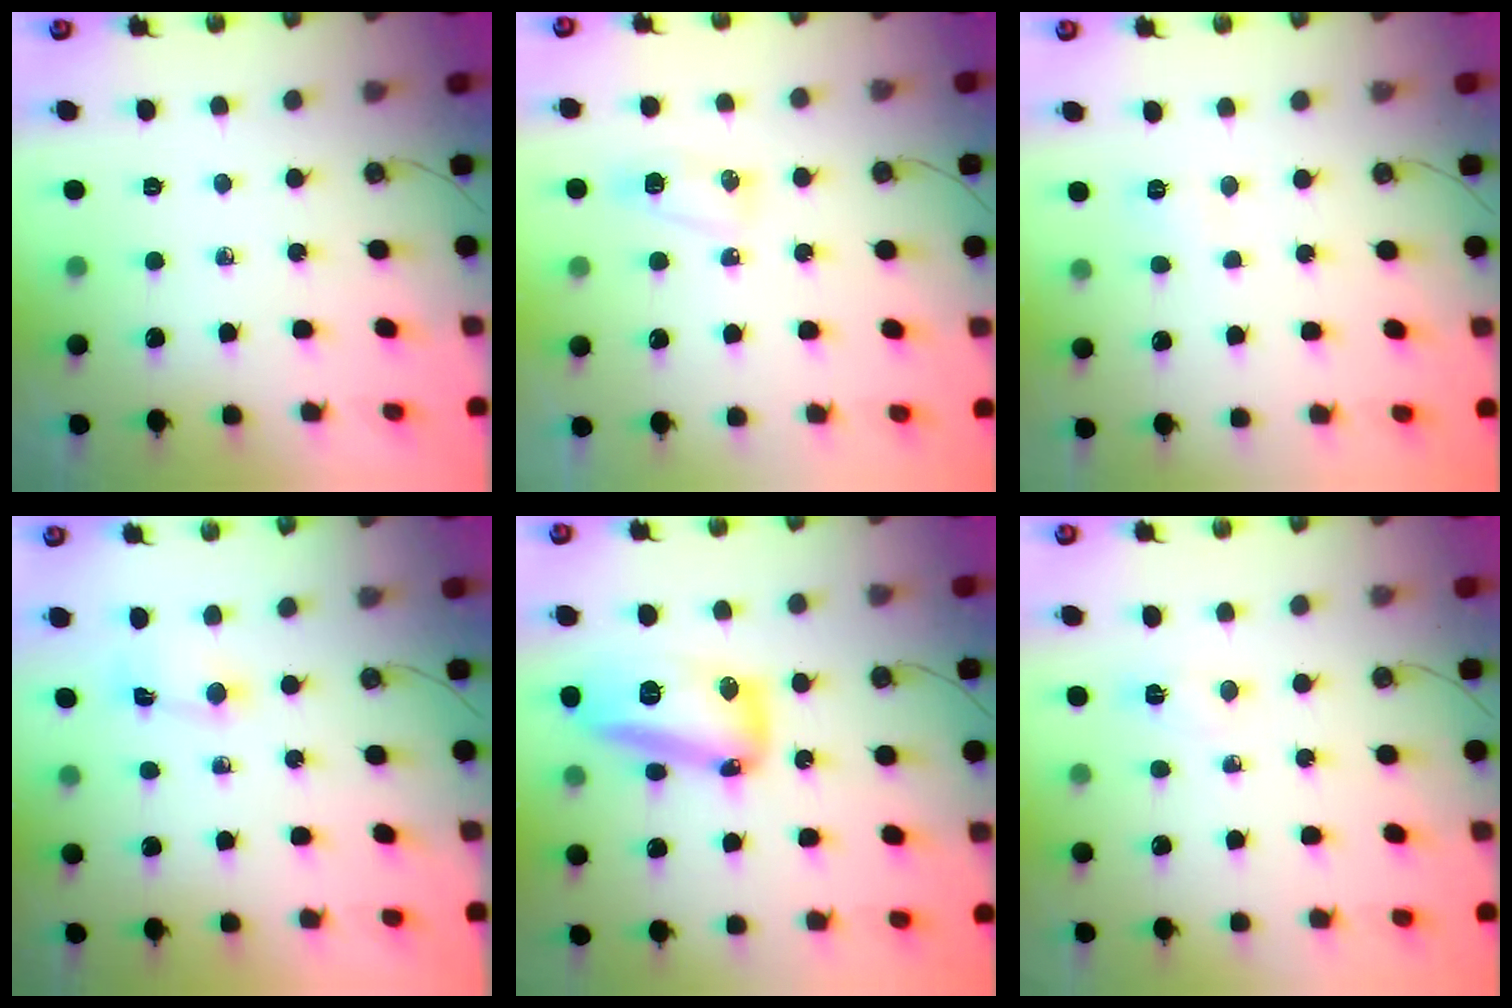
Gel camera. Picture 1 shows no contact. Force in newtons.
{"total": 5.1, "press": 5.1, "slide": 0.6}
{"total": 3.5, "press": 2.8, "slide": 2.2}
{"total": 1.6, "press": 1.6, "slide": 0.3}
{"total": 30.4, "press": 21.3, "slide": 21.7}
{"total": 2.9, "press": 2.9, "slide": 0.4}